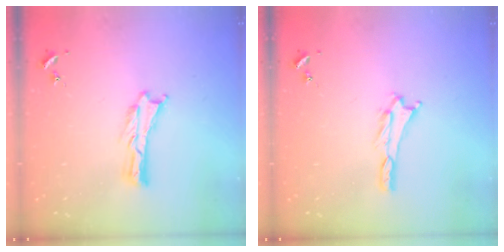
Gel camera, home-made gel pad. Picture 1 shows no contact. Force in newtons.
{"total": 0.7, "press": 0.7, "slide": 0.2}